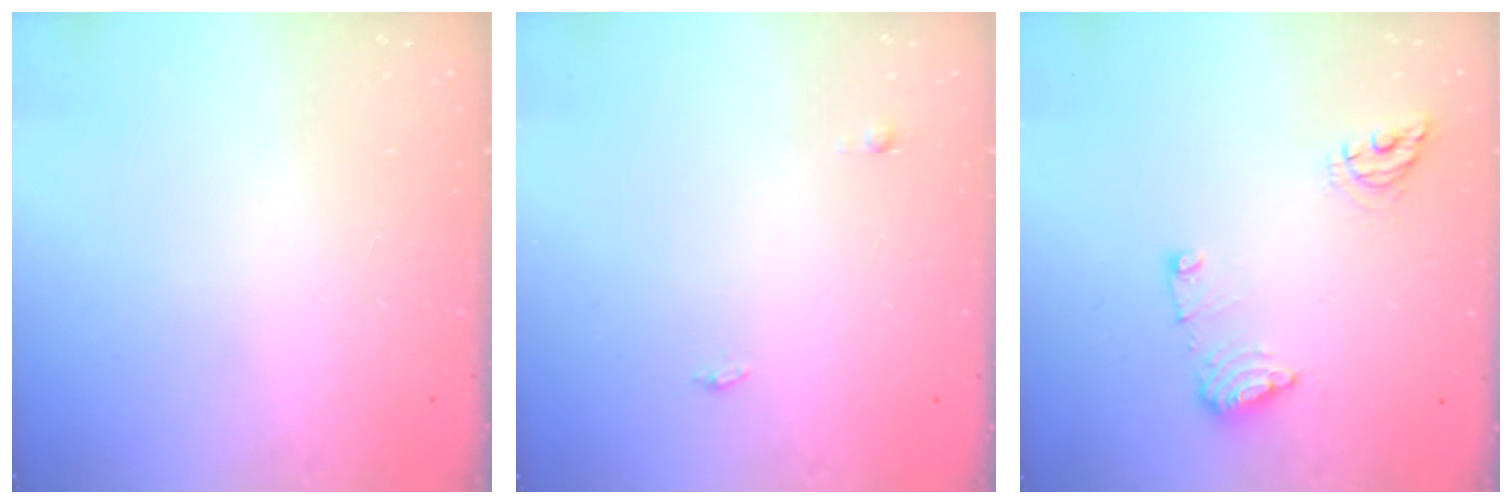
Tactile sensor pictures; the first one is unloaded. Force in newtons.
{"total": 7.6, "press": 3.3, "slide": 6.8}
{"total": 9.0, "press": 8.9, "slide": 0.9}